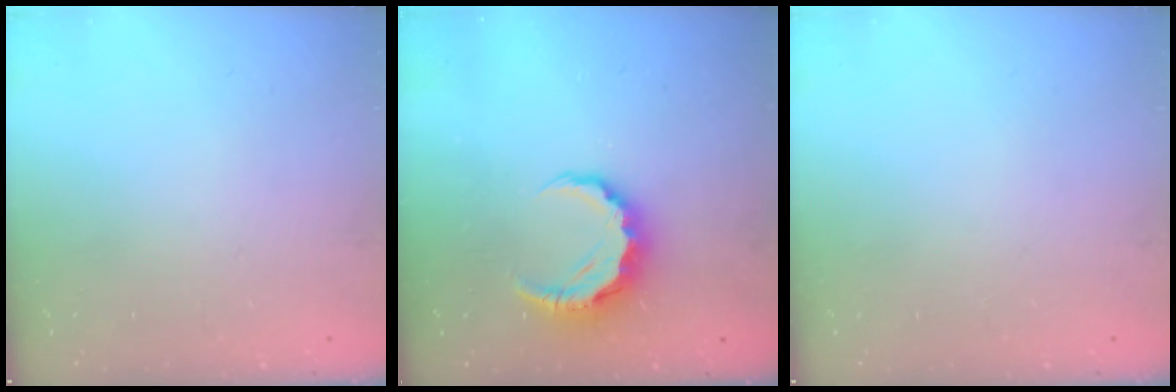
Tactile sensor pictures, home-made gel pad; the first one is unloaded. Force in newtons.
{"total": 8.3, "press": 8.2, "slide": 1.4}
{"total": 0.0}